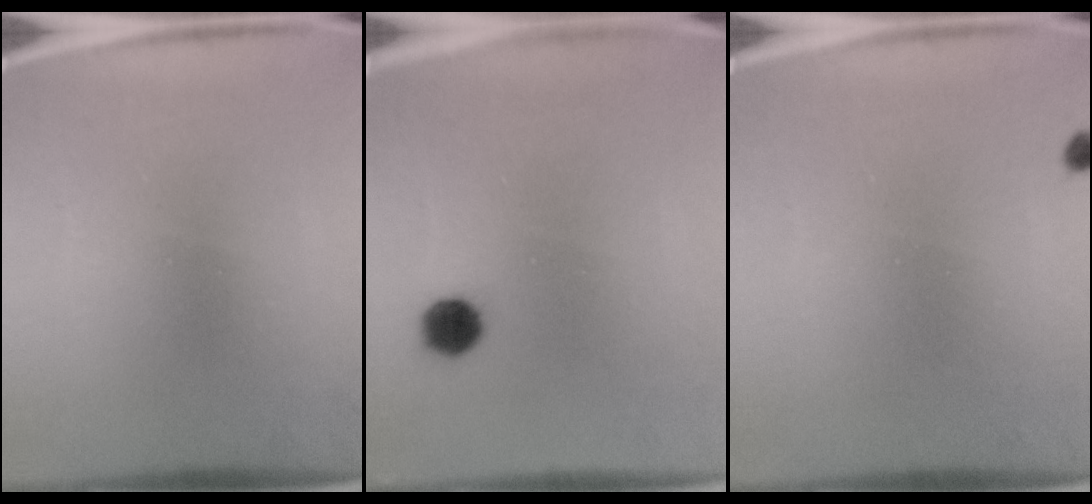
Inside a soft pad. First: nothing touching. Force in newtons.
{"total": 4.2}
{"total": 0.8}